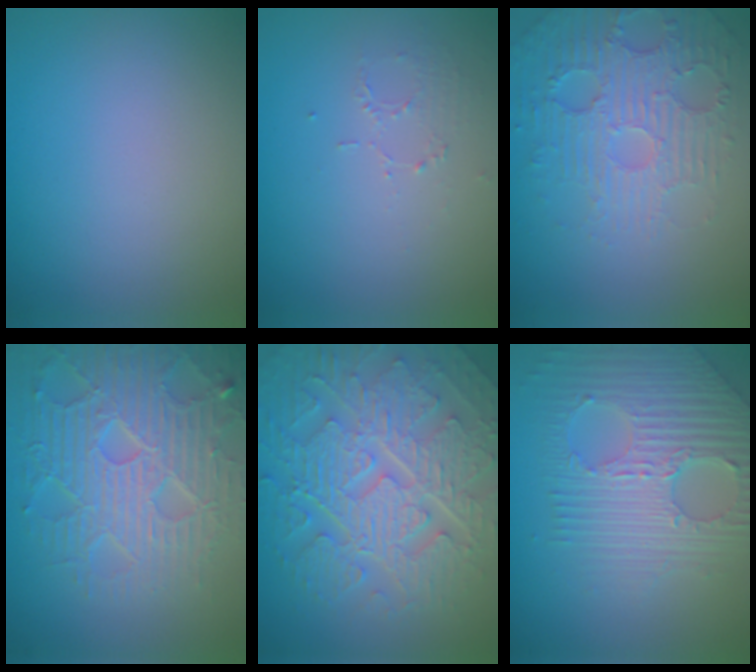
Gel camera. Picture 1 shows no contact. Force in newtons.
{"total": 1.0, "press": 0.5, "slide": 0.9}
{"total": 5.5, "press": 3.8, "slide": 4.0}
{"total": 7.8, "press": 6.0, "slide": 4.9}
{"total": 10.2, "press": 6.9, "slide": 7.5}
{"total": 7.8, "press": 5.2, "slide": 5.8}